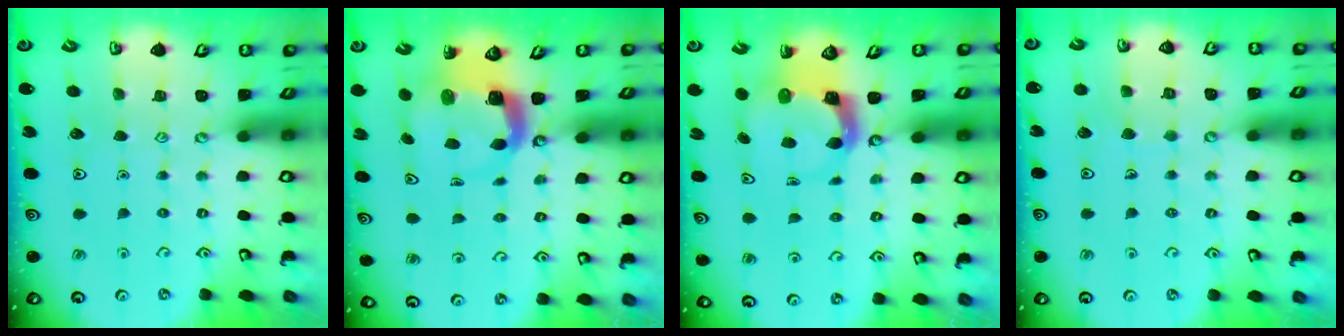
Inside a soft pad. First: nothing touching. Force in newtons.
{"total": 4.0, "press": 4.0, "slide": 0.3}
{"total": 4.0, "press": 3.9, "slide": 0.6}
{"total": 4.3, "press": 4.2, "slide": 0.3}